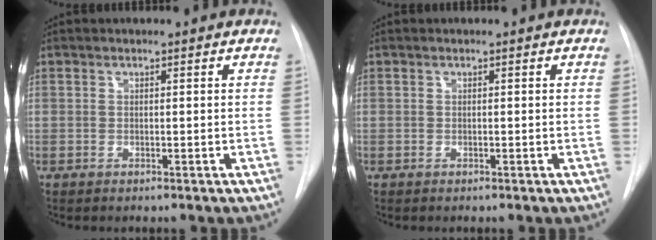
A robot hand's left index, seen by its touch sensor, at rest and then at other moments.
{"total": 0.0}